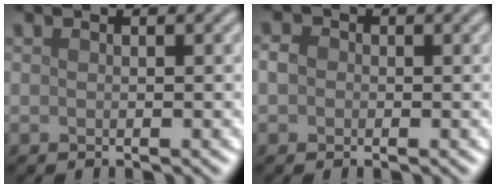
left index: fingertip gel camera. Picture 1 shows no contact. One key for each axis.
{"total": 1.4, "fx": -0.1, "fy": 1.3, "fz": 0.6, "tx": -0.007, "ty": -0.001, "tz": -0.009}